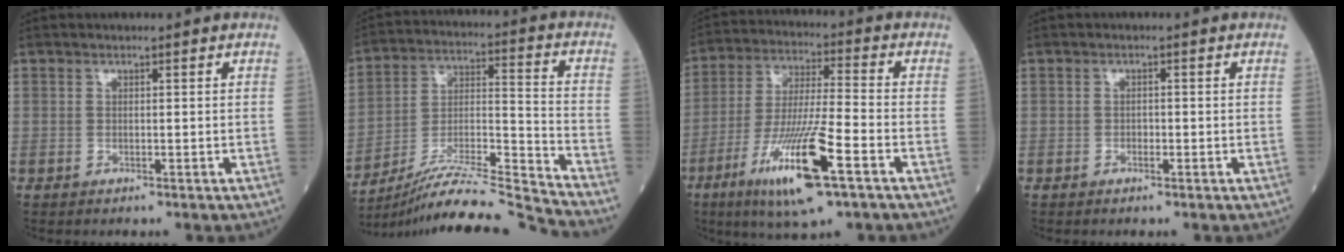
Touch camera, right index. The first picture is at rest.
{"total": 19.0, "force": [-17.9, -2.9, 5.8], "torque": [-0.106, -0.001, -0.307]}
{"total": 15.2, "force": [-7.1, 1.1, 13.4], "torque": [-0.263, -0.028, -0.126]}
{"total": 0.9, "force": [-0.4, 0.5, 0.7], "torque": [-0.011, 0.001, -0.007]}